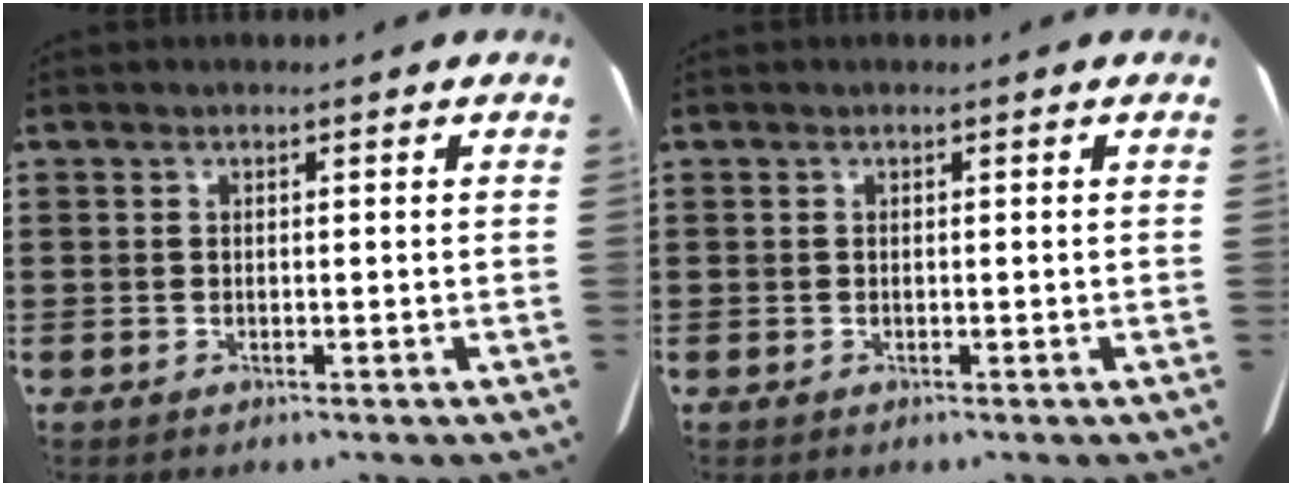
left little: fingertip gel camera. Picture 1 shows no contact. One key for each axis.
{"total": 0.0}